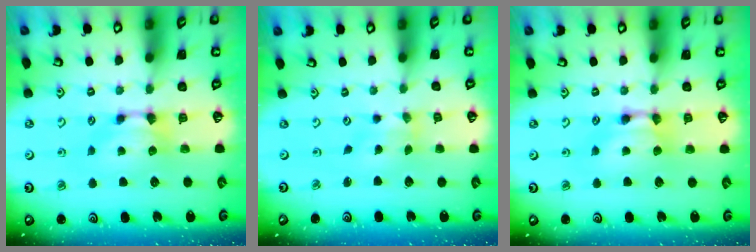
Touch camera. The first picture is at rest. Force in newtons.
{"total": 1.4, "press": 1.0, "slide": 0.9}
{"total": 1.9, "press": 1.9, "slide": 0.1}